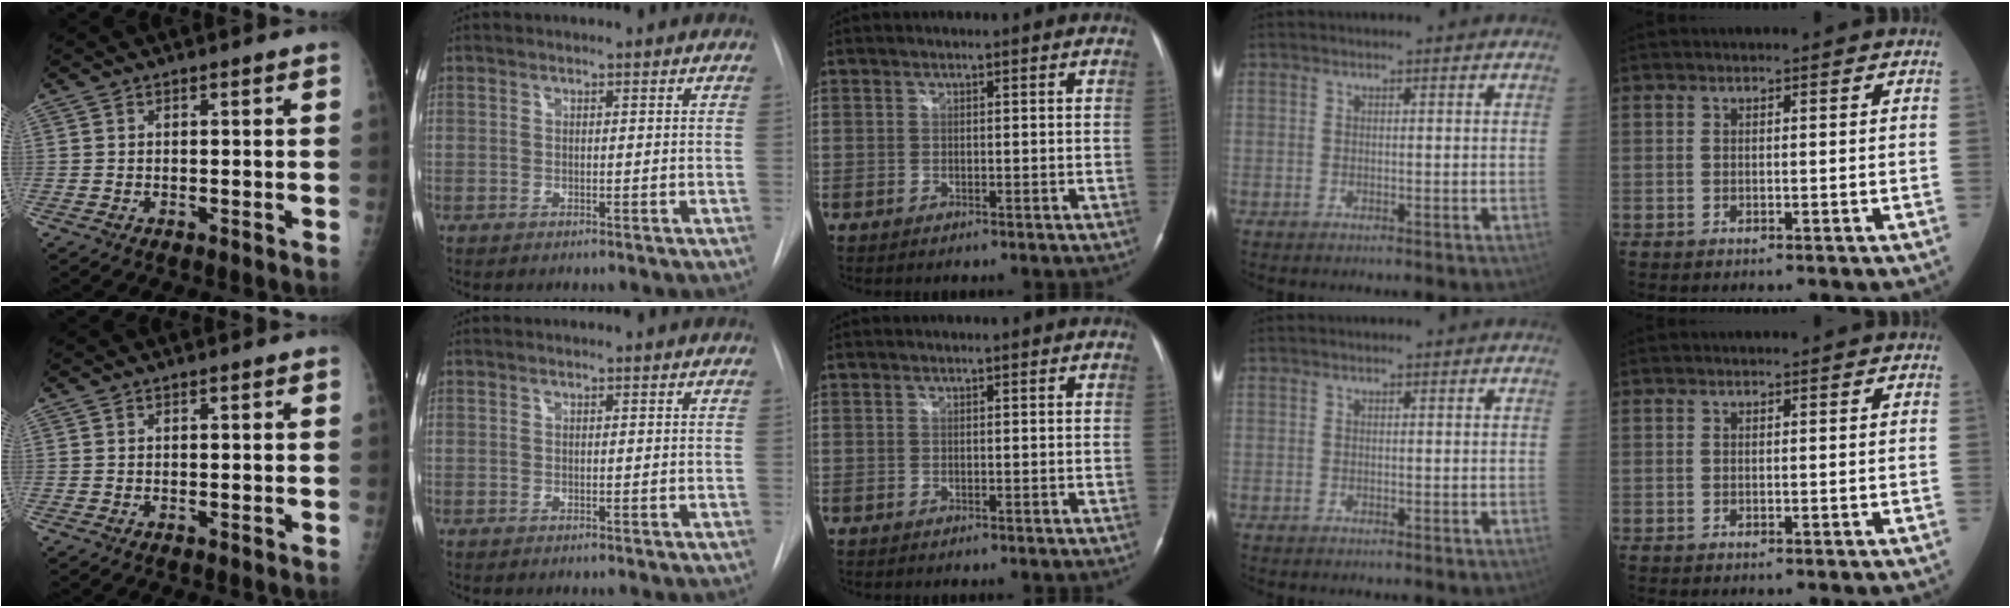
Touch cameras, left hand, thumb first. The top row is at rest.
{}